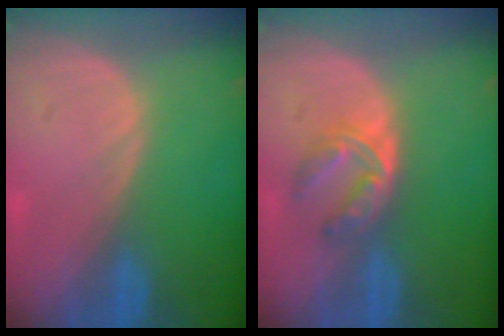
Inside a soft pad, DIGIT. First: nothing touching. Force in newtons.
{"total": 6.0, "press": 4.8, "slide": 3.6}